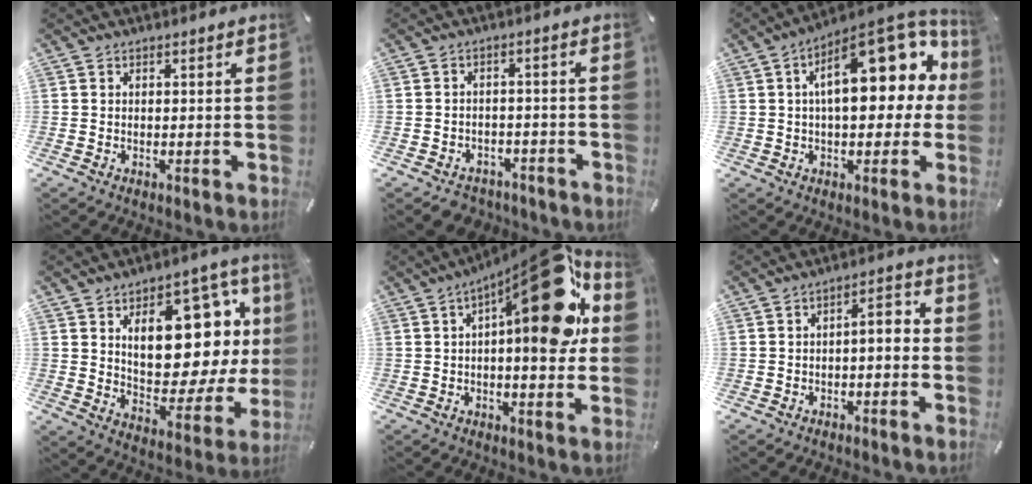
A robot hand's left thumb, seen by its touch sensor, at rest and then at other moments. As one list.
[{"total": 4.1, "force": [-3.1, 2.6, 0.7], "torque": [-0.016, 0.017, -0.061]}, {"total": 20.3, "force": [5.5, 9.8, 16.9], "torque": [-0.226, -0.025, 0.088]}, {"total": 20.0, "force": [8.0, 10.9, 14.7], "torque": [-0.197, -0.057, 0.135]}, {"total": 24.1, "force": [7.4, 9.6, 20.9], "torque": [-0.255, -0.053, 0.113]}, {"total": 4.5, "force": [-2.2, 1.9, 3.4], "torque": [-0.061, 0.018, -0.047]}]